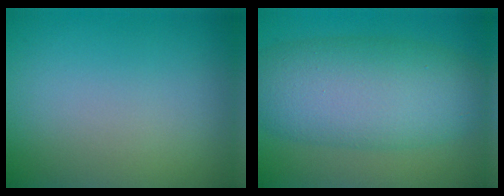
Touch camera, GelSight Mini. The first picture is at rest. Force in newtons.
{"total": 9.6, "press": 9.6, "slide": 0.3}